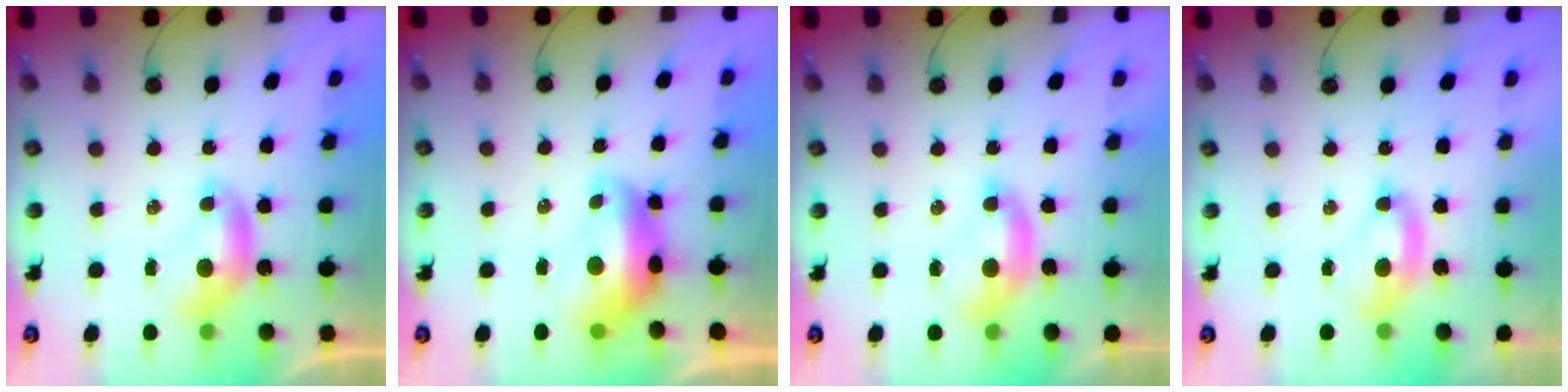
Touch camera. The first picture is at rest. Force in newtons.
{"total": 2.9, "press": 2.8, "slide": 0.7}
{"total": 1.6, "press": 1.5, "slide": 0.6}
{"total": 2.4, "press": 2.3, "slide": 0.7}